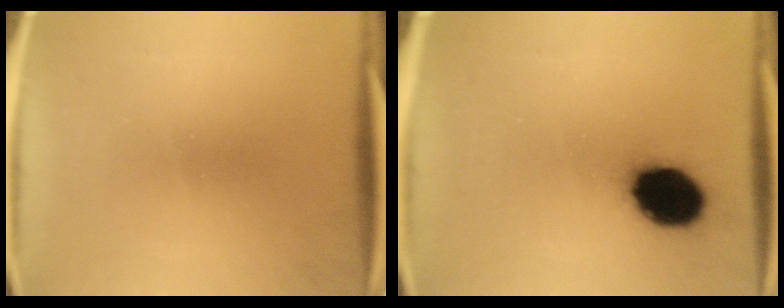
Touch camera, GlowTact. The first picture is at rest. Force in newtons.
{"total": 14.2}